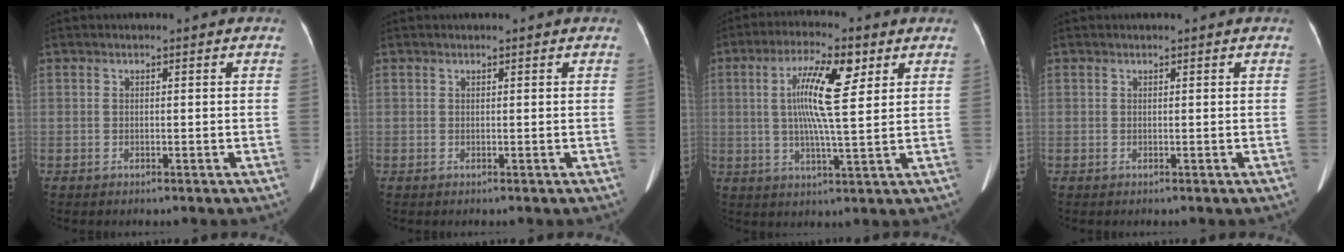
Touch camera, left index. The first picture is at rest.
{"total": 0.9, "force": [0.8, 0.0, 0.4], "torque": [-0.009, 0.004, 0.011]}
{"total": 9.9, "force": [2.5, 1.0, 9.5], "torque": [-0.171, 0.002, 0.043]}
{"total": 0.8, "force": [0.7, 0.0, 0.3], "torque": [-0.008, 0.003, 0.009]}